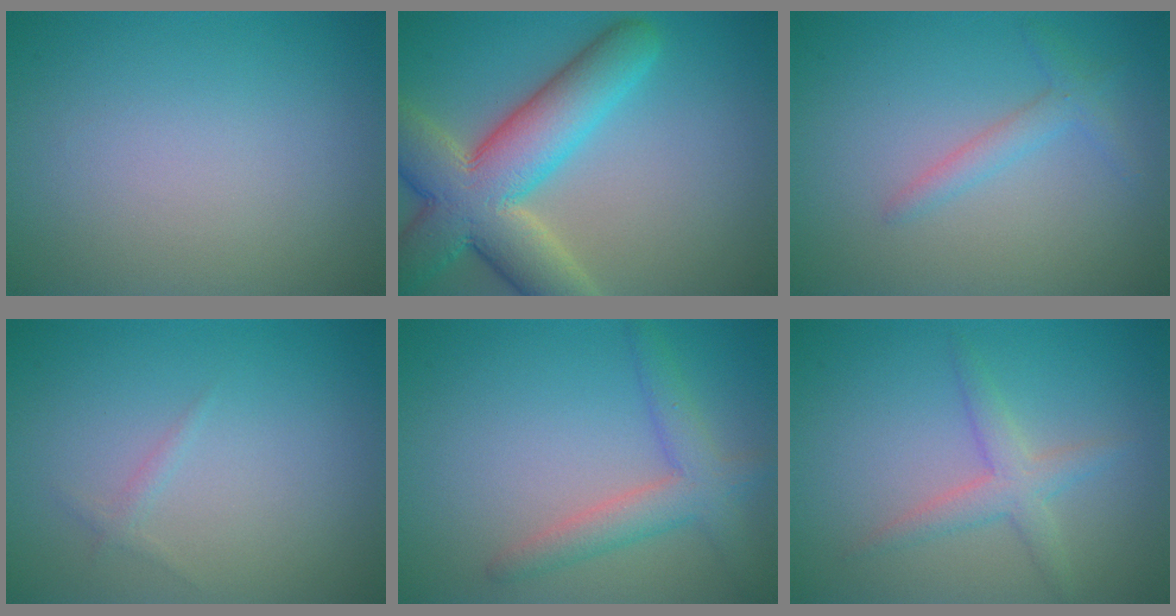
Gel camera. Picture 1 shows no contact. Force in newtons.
{"total": 10.3, "press": 10.3, "slide": 0.7}
{"total": 1.7, "press": 1.7, "slide": 0.1}
{"total": 0.6, "press": 0.6, "slide": 0.1}
{"total": 3.5, "press": 3.5, "slide": 0.2}
{"total": 2.5, "press": 2.5, "slide": 0.1}